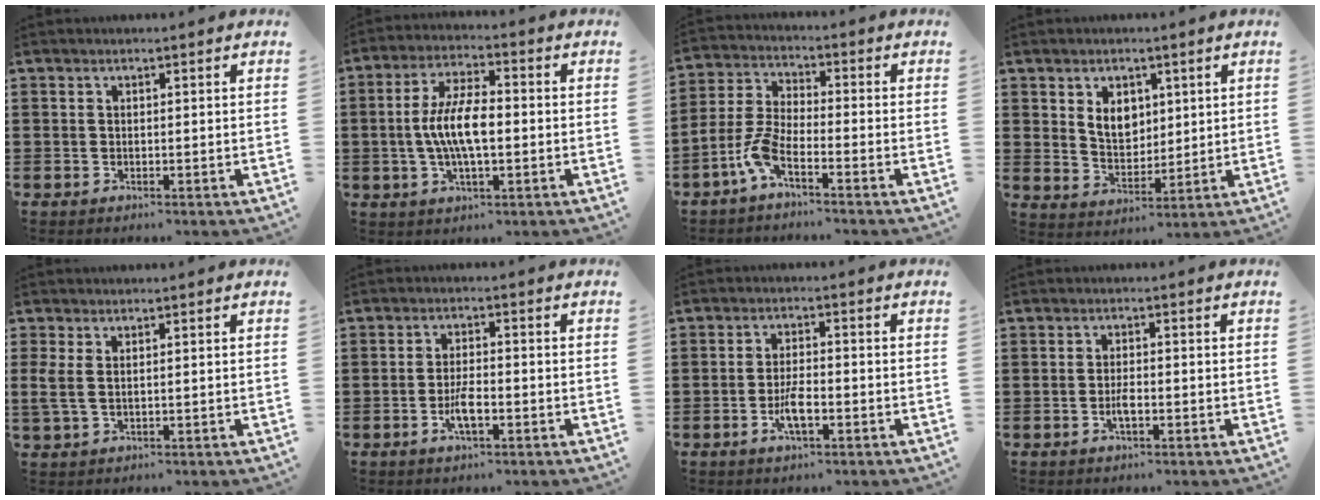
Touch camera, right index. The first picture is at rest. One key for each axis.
{"total": 8.4, "fx": -0.7, "fy": 3.0, "fz": 7.8, "tx": -0.172, "ty": -0.004, "tz": -0.022}
{"total": 5.6, "fx": -3.9, "fy": 1.1, "fz": 3.8, "tx": -0.117, "ty": -0.020, "tz": -0.083}
{"total": 5.3, "fx": 1.8, "fy": 4.0, "fz": 3.0, "tx": -0.066, "ty": 0.009, "tz": 0.031}
{"total": 2.3, "fx": 0.7, "fy": 0.9, "fz": 2.0, "tx": -0.060, "ty": -0.002, "tz": 0.008}
{"total": 4.1, "fx": -1.7, "fy": 1.2, "fz": 3.5, "tx": -0.072, "ty": 0.000, "tz": -0.034}
{"total": 4.4, "fx": -1.9, "fy": 1.3, "fz": 3.7, "tx": -0.075, "ty": 0.001, "tz": -0.037}
{"total": 2.3, "fx": -0.9, "fy": 0.7, "fz": 2.0, "tx": -0.037, "ty": 0.002, "tz": -0.016}